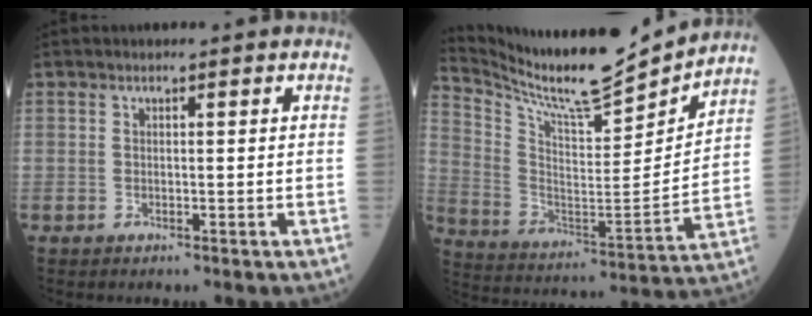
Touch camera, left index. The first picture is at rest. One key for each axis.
{"total": 18.0, "fx": 17.0, "fy": 1.0, "fz": 5.8, "tx": -0.126, "ty": -0.035, "tz": 0.281}